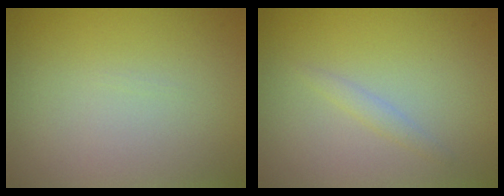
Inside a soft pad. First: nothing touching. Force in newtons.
{"total": 0.9, "press": 0.8, "slide": 0.0}